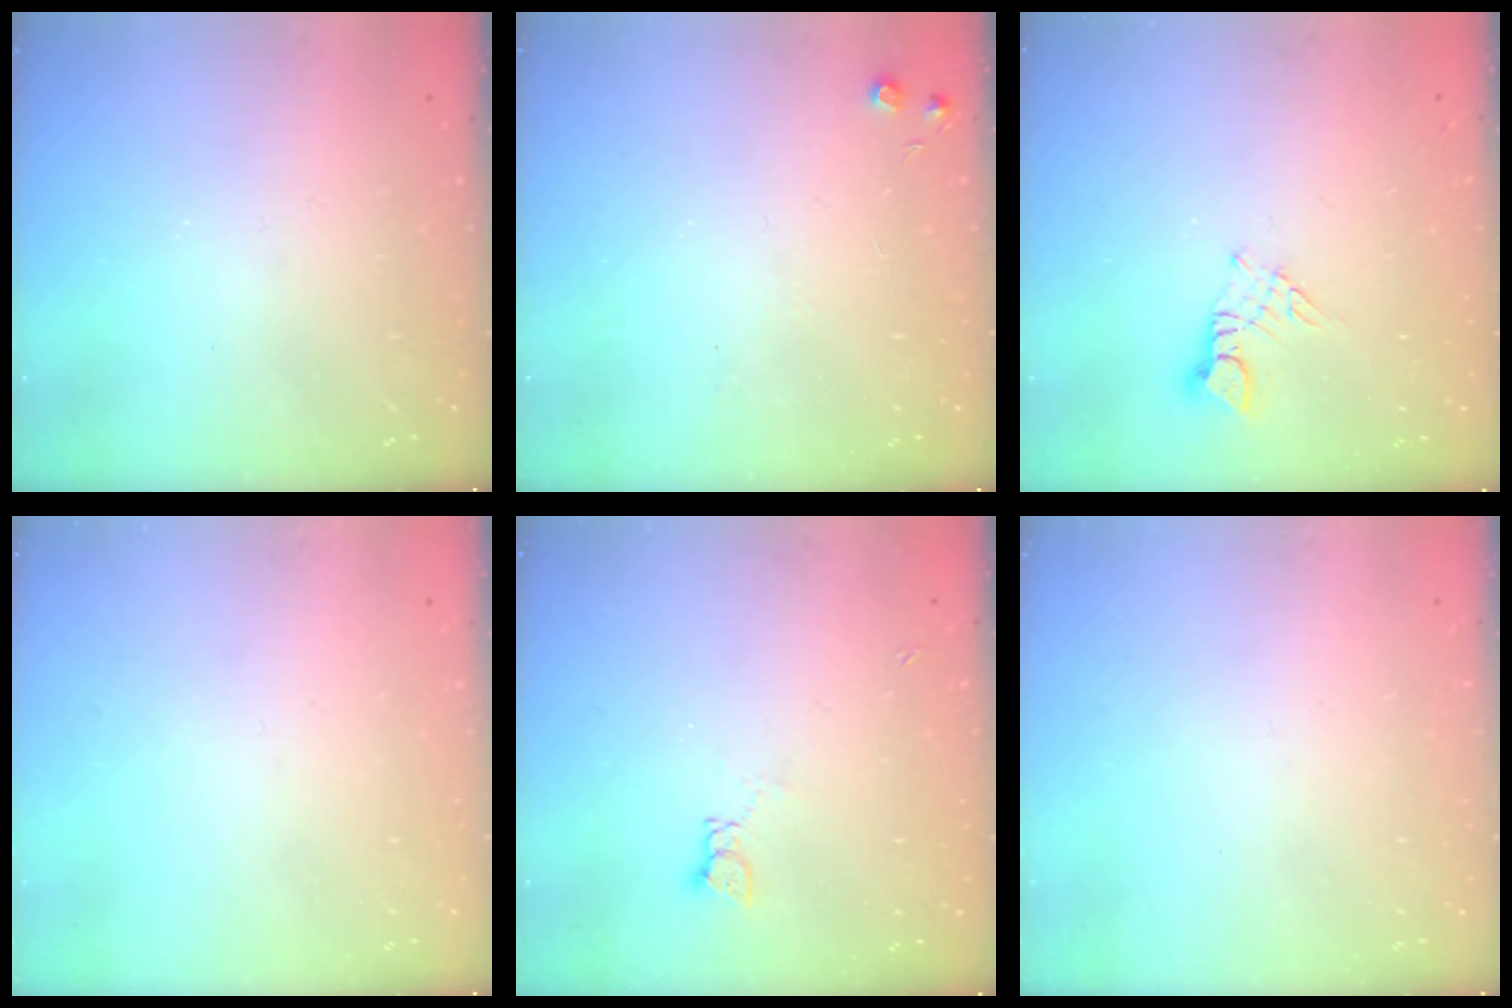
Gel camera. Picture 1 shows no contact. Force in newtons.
{"total": 4.7, "press": 4.6, "slide": 0.7}
{"total": 3.1, "press": 3.1, "slide": 0.3}
{"total": 0.0}
{"total": 2.0, "press": 2.0, "slide": 0.3}
{"total": 0.0}